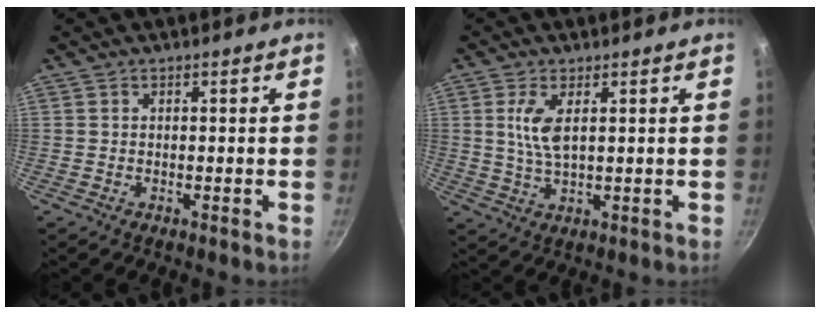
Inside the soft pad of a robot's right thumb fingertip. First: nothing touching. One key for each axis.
{"total": 5.6, "fx": 1.5, "fy": 2.2, "fz": 4.9, "tx": -0.101, "ty": -0.007, "tz": 0.032}